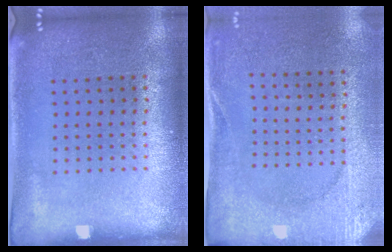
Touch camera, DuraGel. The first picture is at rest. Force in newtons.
{"total": 2.6, "press": 2.4, "slide": 1.0}